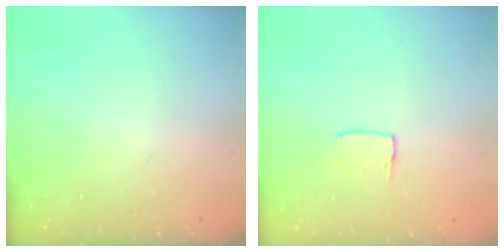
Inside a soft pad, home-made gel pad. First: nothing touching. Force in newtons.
{"total": 4.1, "press": 4.1, "slide": 0.3}